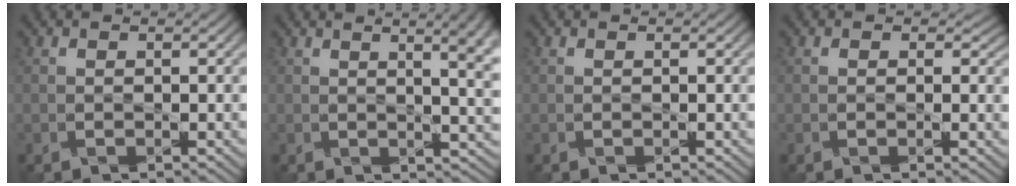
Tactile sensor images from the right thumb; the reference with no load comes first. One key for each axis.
{"total": 8.4, "fx": 3.0, "fy": 3.1, "fz": 7.2, "tx": -0.054, "ty": 0.030, "tz": 0.024}
{"total": 0.0}
{"total": 0.9, "fx": 0.1, "fy": 0.8, "fz": 0.5, "tx": -0.010, "ty": -0.007, "tz": 0.000}